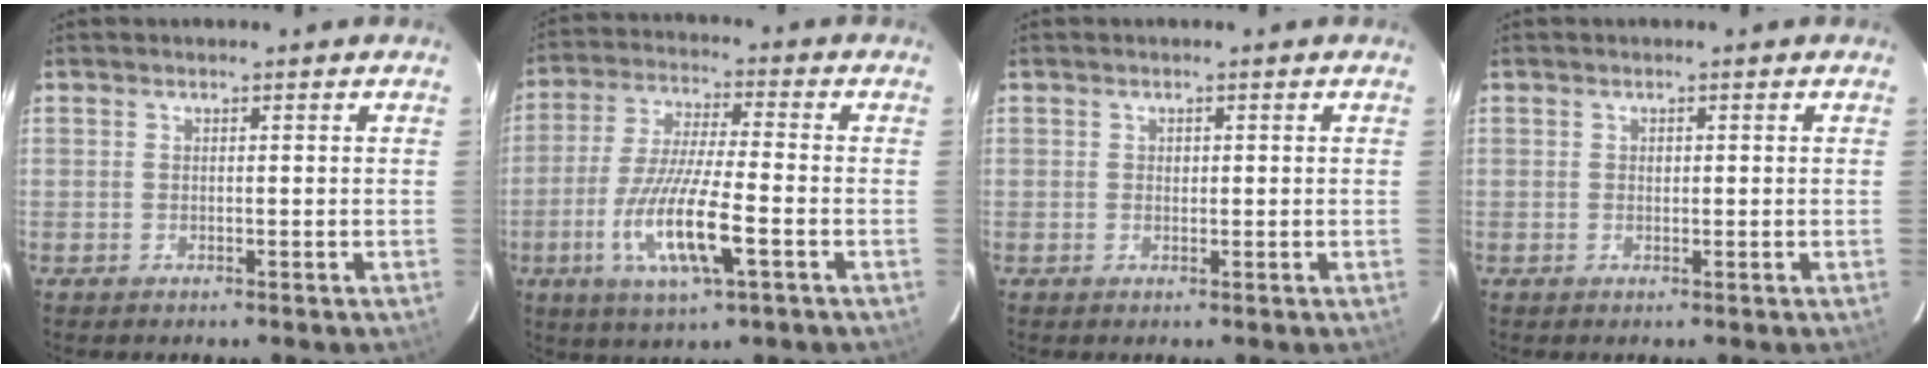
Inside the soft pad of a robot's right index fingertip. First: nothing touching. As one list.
[{"total": 13.9, "force": [-5.0, 2.5, 12.8], "torque": [-0.260, -0.018, -0.091]}, {"total": 0.8, "force": [0.2, 0.7, 0.3], "torque": [-0.002, 0.003, 0.004]}, {"total": 0.6, "force": [0.2, 0.5, 0.2], "torque": [-0.002, 0.003, 0.004]}]